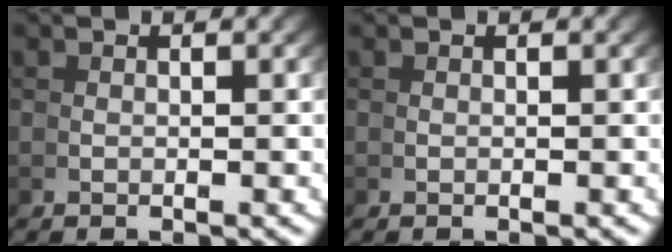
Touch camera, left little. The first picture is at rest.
{"total": 0.0}